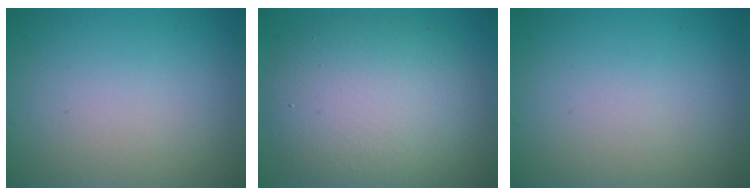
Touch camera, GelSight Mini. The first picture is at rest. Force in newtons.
{"total": 8.8, "press": 8.8, "slide": 0.6}
{"total": 0.0}